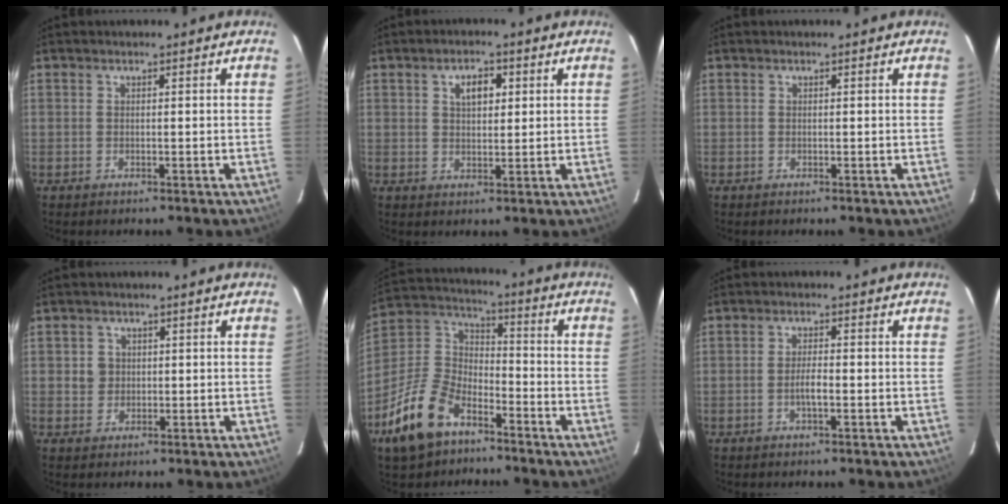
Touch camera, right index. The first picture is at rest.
{"total": 4.4, "force": [1.6, 2.5, 3.3], "torque": [-0.054, 0.011, 0.029]}
{"total": 0.0}
{"total": 2.6, "force": [0.2, 2.6, 0.4], "torque": [0.000, 0.008, 0.002]}
{"total": 16.4, "force": [-10.1, 9.0, 9.4], "torque": [-0.214, 0.010, -0.187]}
{"total": 2.7, "force": [-0.9, 0.5, 2.5], "torque": [-0.047, 0.001, -0.017]}